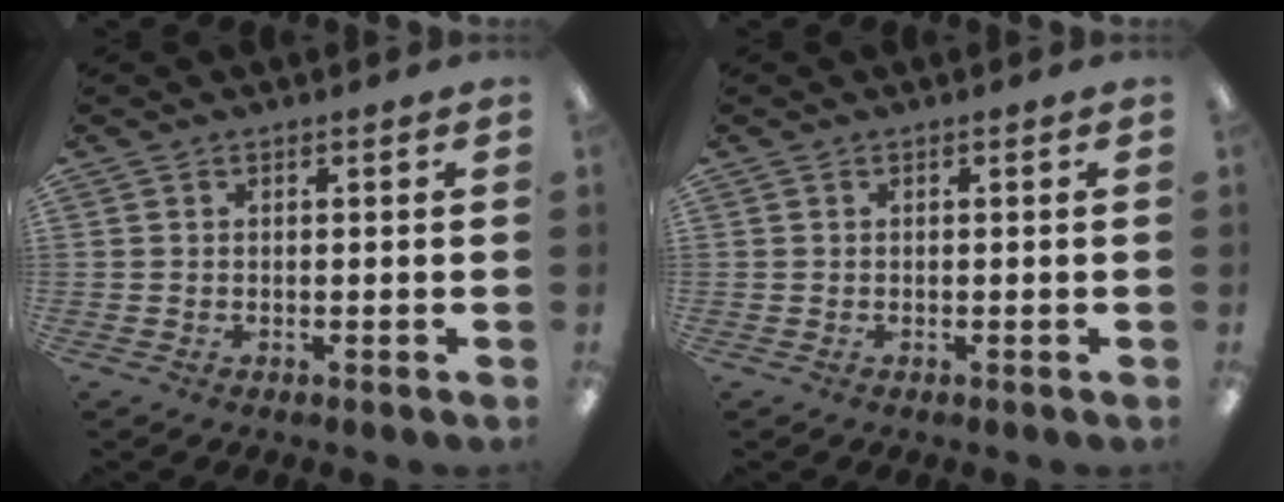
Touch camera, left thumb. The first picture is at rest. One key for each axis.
{"total": 0.0}